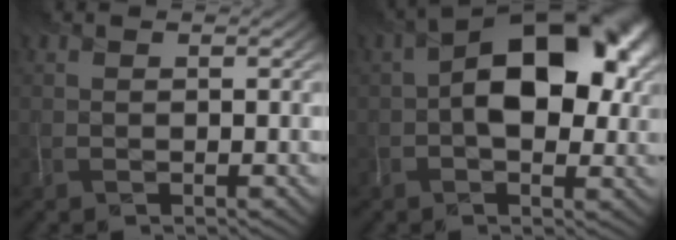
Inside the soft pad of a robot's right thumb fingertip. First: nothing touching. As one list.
[{"total": 14.6, "force": [1.4, 8.5, 11.7], "torque": [-0.152, 0.020, 0.010]}]